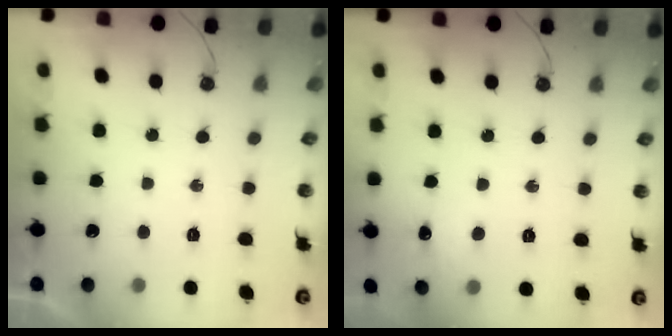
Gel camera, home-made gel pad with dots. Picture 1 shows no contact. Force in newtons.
{"total": 7.1, "press": 7.0, "slide": 1.0}